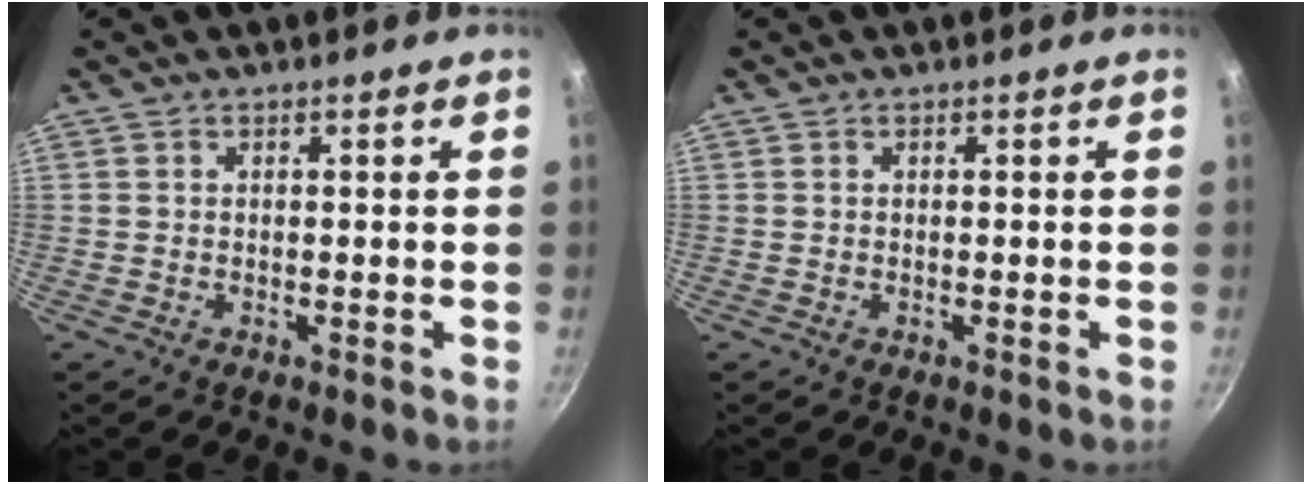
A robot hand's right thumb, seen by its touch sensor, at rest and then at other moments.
{"total": 0.0}